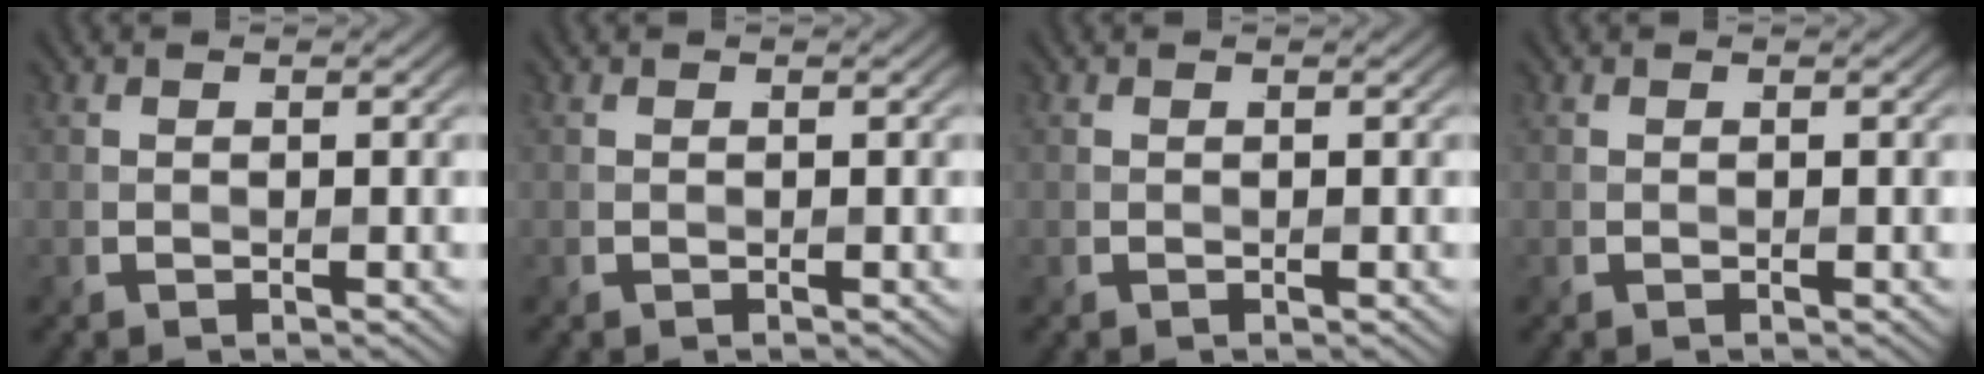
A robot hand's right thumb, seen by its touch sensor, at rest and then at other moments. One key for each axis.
{"total": 0.0}
{"total": 0.0}
{"total": 0.0}